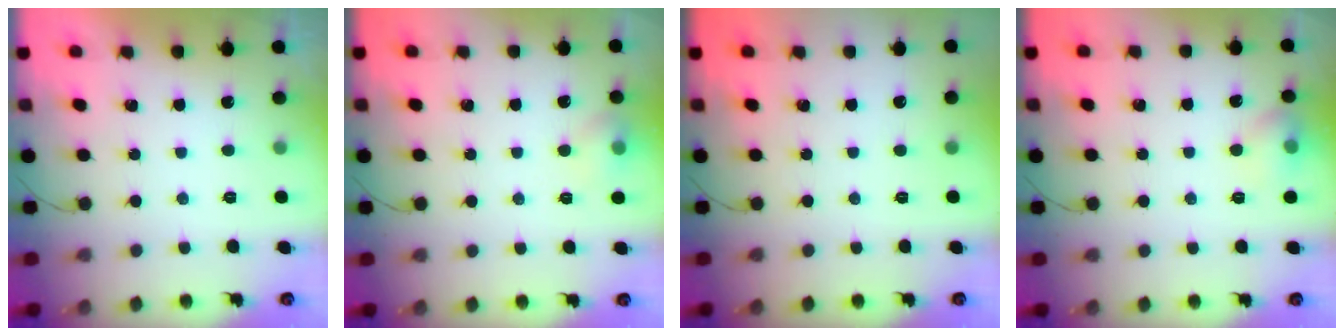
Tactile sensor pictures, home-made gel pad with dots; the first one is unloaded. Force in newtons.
{"total": 6.3, "press": 6.2, "slide": 1.1}
{"total": 0.0}
{"total": 6.6, "press": 6.4, "slide": 1.9}